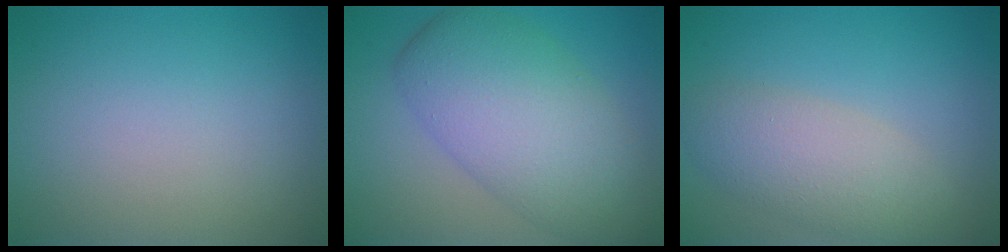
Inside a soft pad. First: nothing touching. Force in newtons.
{"total": 8.6, "press": 8.5, "slide": 0.5}
{"total": 4.3, "press": 4.3, "slide": 0.4}